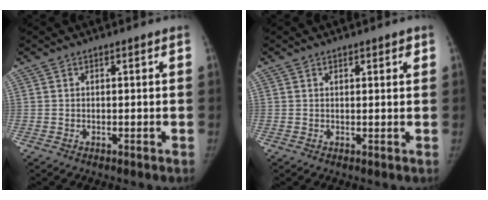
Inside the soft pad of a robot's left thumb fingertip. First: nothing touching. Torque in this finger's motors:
{"motor_torque": [-0.23, -0.04, -0.14, 0.05, -0.06]}